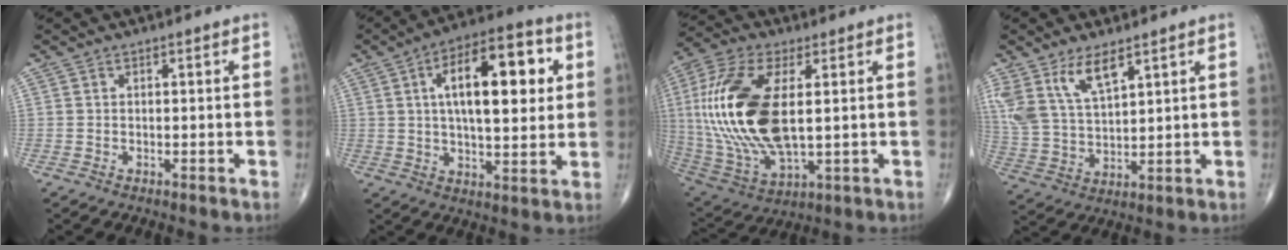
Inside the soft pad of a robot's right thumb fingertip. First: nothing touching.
{"total": 18.6, "force": [4.6, 7.8, 16.2], "torque": [-0.225, 0.006, 0.065]}
{"total": 23.2, "force": [2.4, 10.8, 20.4], "torque": [-0.444, -0.014, 0.050]}
{"total": 10.5, "force": [6.4, 4.3, 7.2], "torque": [-0.140, -0.023, 0.139]}